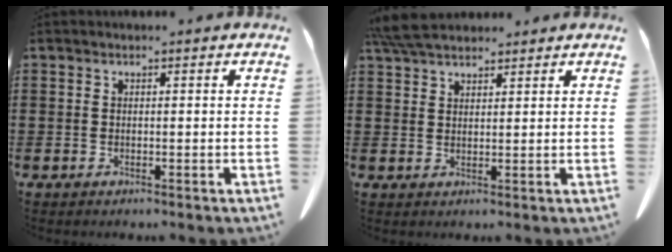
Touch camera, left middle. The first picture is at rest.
{"total": 5.1, "force": [4.6, 1.1, 2.1], "torque": [-0.052, -0.007, 0.089]}